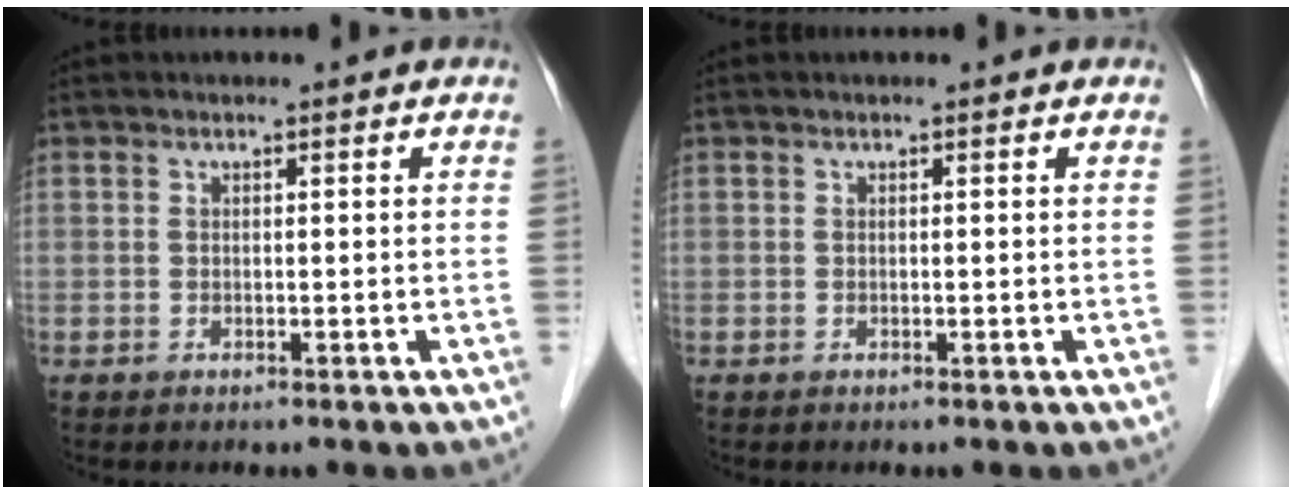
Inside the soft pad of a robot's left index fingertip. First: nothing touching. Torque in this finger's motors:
{"motor_torque": [-0.01, 0.01, 0.00, 0.00]}